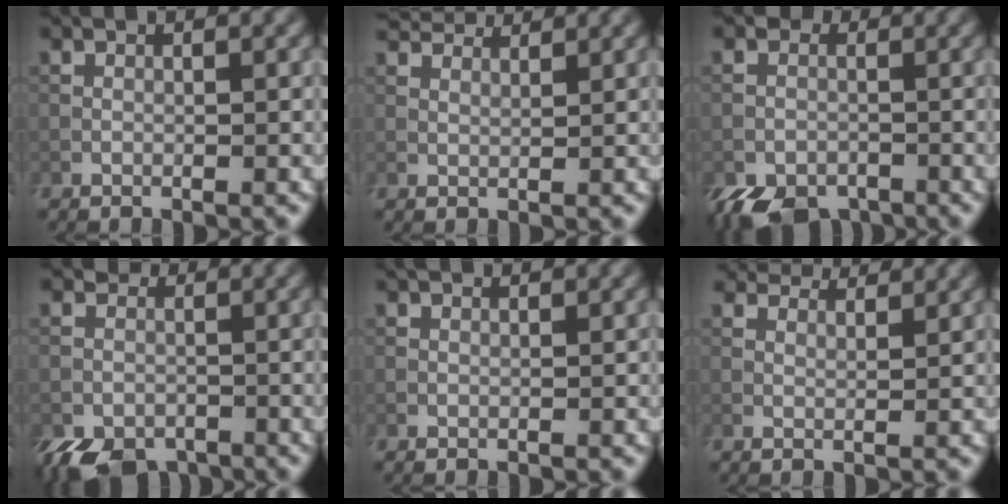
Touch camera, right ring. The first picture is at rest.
{"total": 4.2, "force": [3.7, 1.1, 1.7], "torque": [-0.040, -0.003, 0.067]}
{"total": 6.5, "force": [-3.8, 4.5, 2.6], "torque": [-0.042, -0.016, -0.062]}
{"total": 5.9, "force": [-3.2, 4.3, 2.5], "torque": [-0.046, -0.016, -0.052]}
{"total": 2.4, "force": [2.1, 0.5, 1.0], "torque": [-0.024, -0.005, 0.019]}
{"total": 6.4, "force": [5.7, 1.7, 2.4], "torque": [-0.063, -0.002, 0.090]}